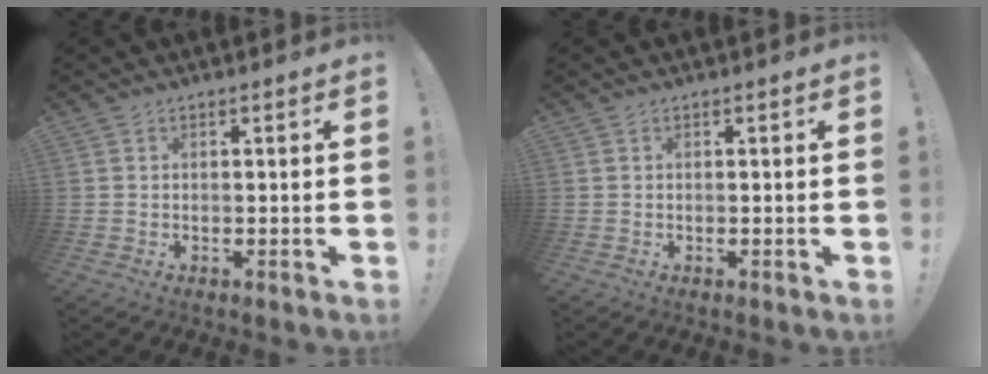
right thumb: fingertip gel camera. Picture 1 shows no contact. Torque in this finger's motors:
{"motor_torque": [0.02, 0.02, -0.01, 0.01, 0.00]}